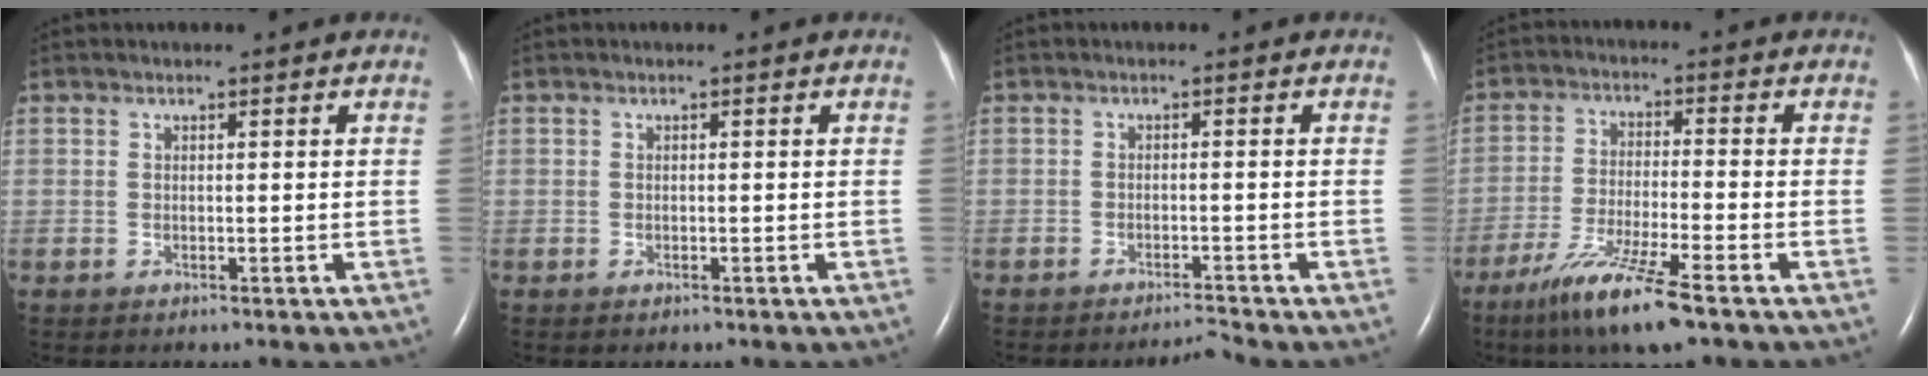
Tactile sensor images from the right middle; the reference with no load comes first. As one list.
[{"total": 0.0}, {"total": 2.0, "force": [-1.9, -0.7, -0.1], "torque": [0.000, -0.010, -0.029]}, {"total": 10.4, "force": [-7.0, -0.3, 7.7], "torque": [-0.152, -0.034, -0.129]}]